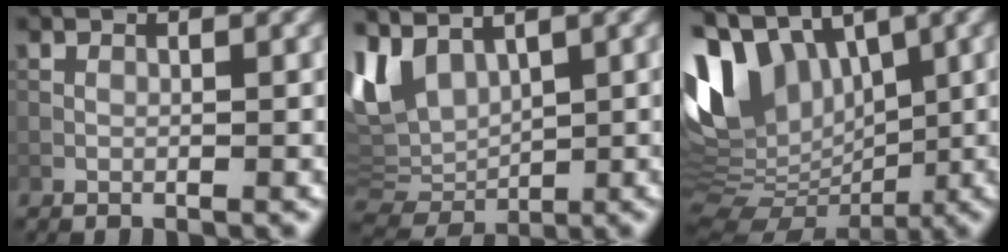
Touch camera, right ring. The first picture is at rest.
{"total": 7.8, "force": [3.1, 4.4, 5.7], "torque": [-0.132, -0.002, 0.059]}
{"total": 12.4, "force": [2.7, 8.2, 8.9], "torque": [-0.176, 0.019, 0.047]}